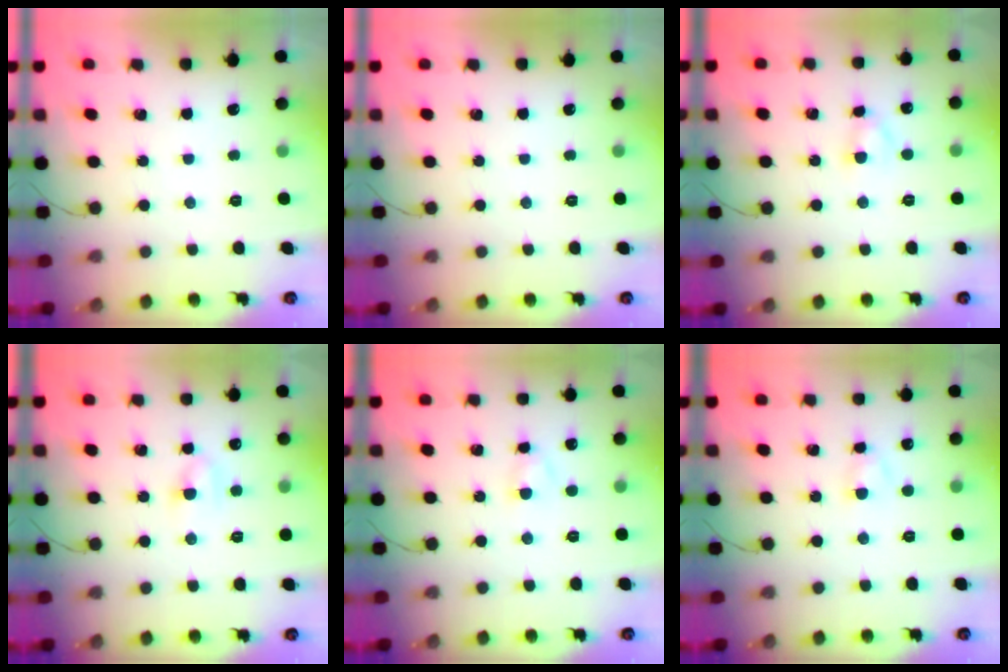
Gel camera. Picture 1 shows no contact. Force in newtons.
{"total": 0.0}
{"total": 3.0, "press": 2.8, "slide": 1.2}
{"total": 4.6, "press": 4.4, "slide": 1.3}
{"total": 2.6, "press": 2.3, "slide": 1.0}
{"total": 2.6, "press": 2.3, "slide": 1.0}